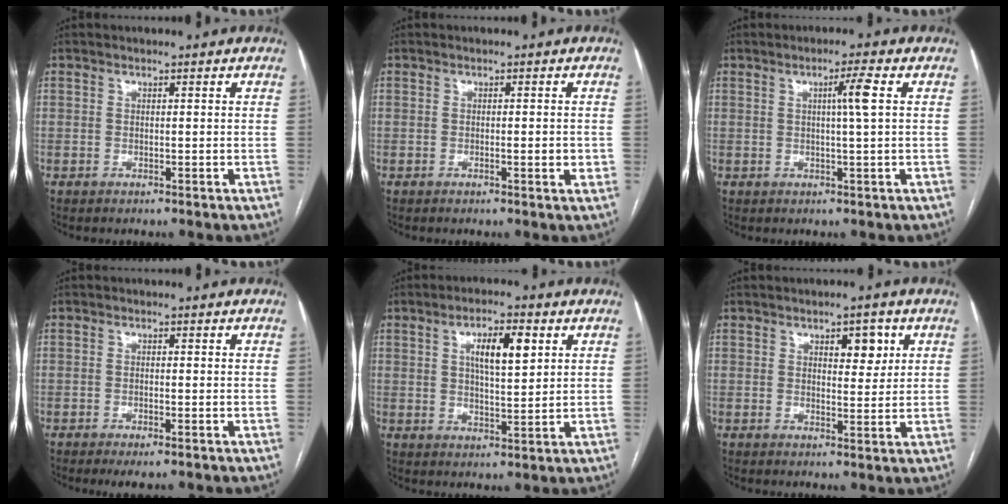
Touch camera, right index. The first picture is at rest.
{"total": 1.7, "force": [-0.2, 0.5, 1.6], "torque": [-0.024, -0.001, -0.003]}
{"total": 3.6, "force": [0.8, -0.7, 3.4], "torque": [-0.060, 0.000, 0.012]}
{"total": 2.3, "force": [-1.5, 0.5, 1.7], "torque": [-0.023, -0.004, -0.020]}
{"total": 7.2, "force": [2.6, 2.0, 6.4], "torque": [-0.109, 0.007, 0.045]}
{"total": 4.4, "force": [2.0, 1.9, 3.5], "torque": [-0.044, 0.001, 0.027]}